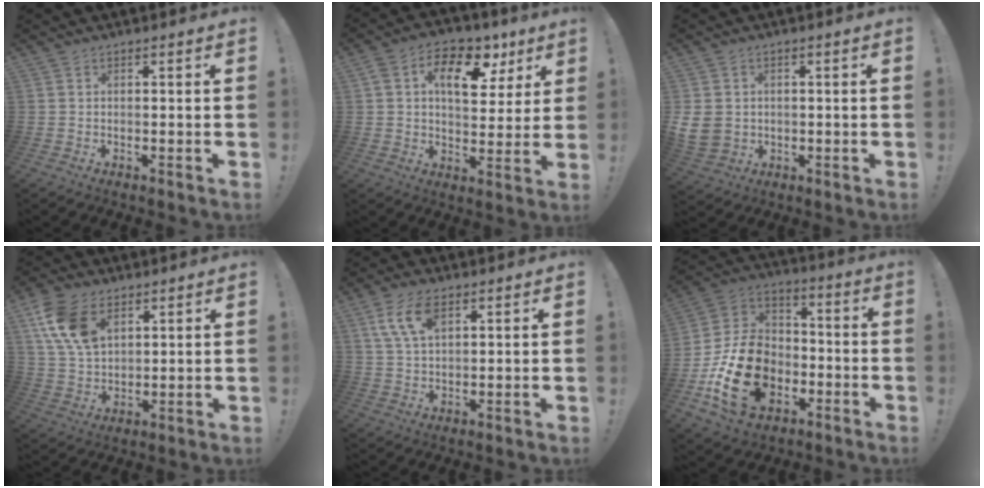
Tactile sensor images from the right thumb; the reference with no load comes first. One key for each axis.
{"total": 14.7, "fx": 6.0, "fy": 8.6, "fz": 10.3, "tx": -0.150, "ty": -0.018, "tz": 0.107}
{"total": 6.4, "fx": 0.3, "fy": 5.6, "fz": 3.0, "tx": -0.069, "ty": -0.008, "tz": 0.010}
{"total": 13.5, "fx": 6.3, "fy": 8.5, "fz": 8.4, "tx": -0.166, "ty": -0.011, "tz": 0.124}
{"total": 8.8, "fx": 4.1, "fy": 4.2, "fz": 6.5, "tx": -0.125, "ty": -0.004, "tz": 0.075}
{"total": 21.9, "fx": -7.5, "fy": 15.3, "fz": 13.8, "tx": -0.248, "ty": 0.041, "tz": -0.114}